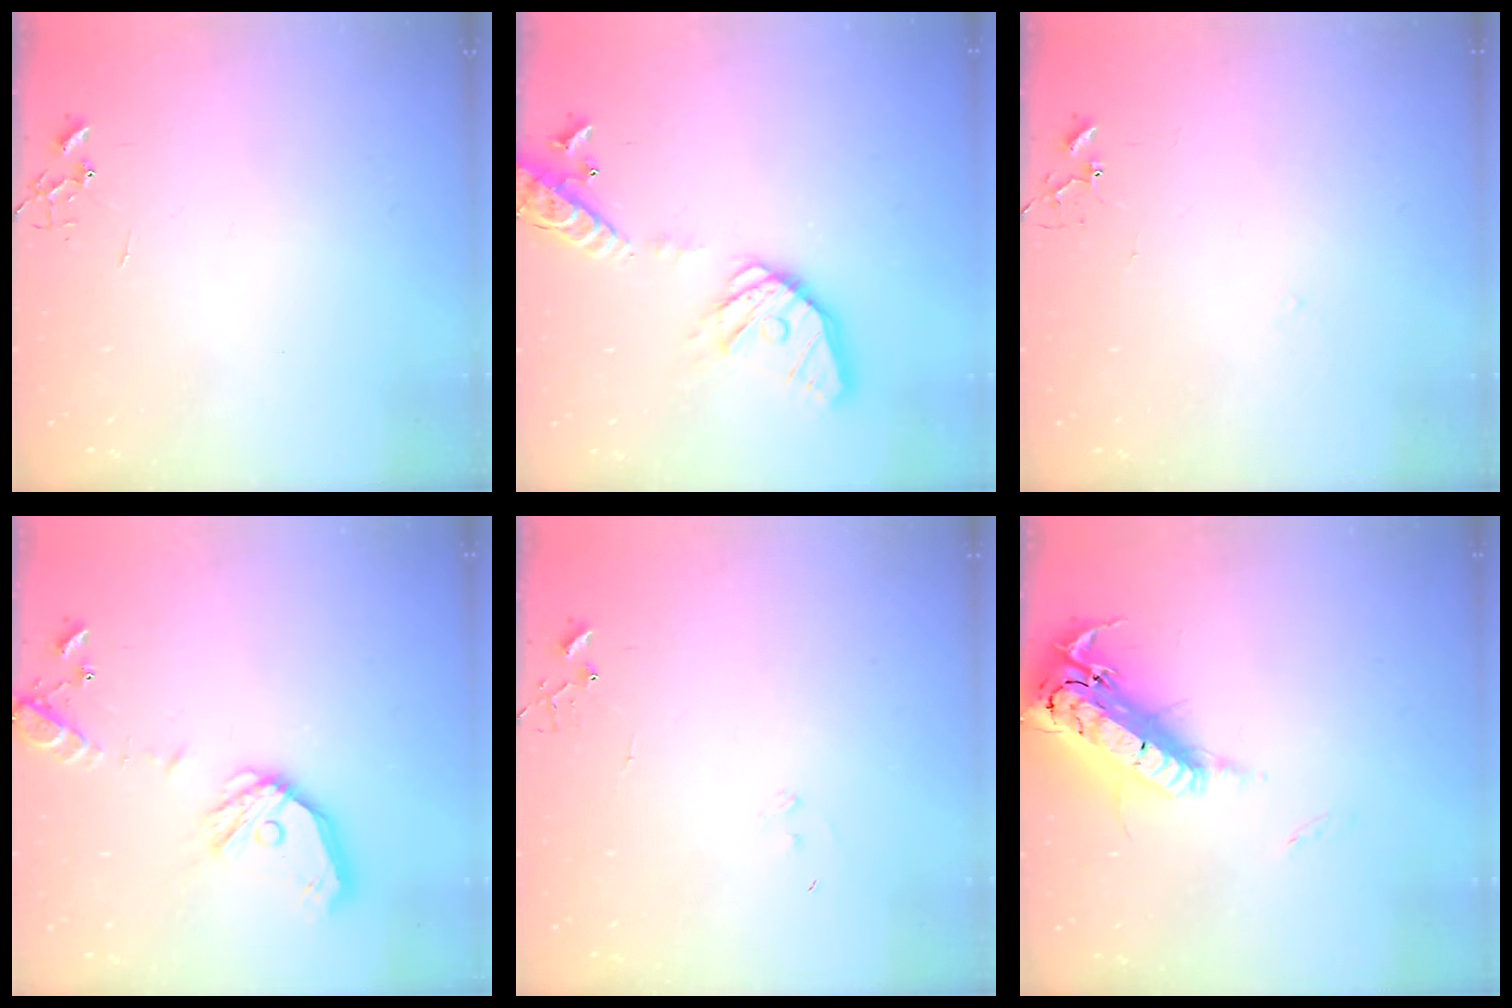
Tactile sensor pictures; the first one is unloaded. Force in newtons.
{"total": 19.5, "press": 19.2, "slide": 3.3}
{"total": 5.7, "press": 5.6, "slide": 0.7}
{"total": 15.7, "press": 15.4, "slide": 2.5}
{"total": 6.8, "press": 6.8, "slide": 0.5}
{"total": 22.8, "press": 22.3, "slide": 4.6}